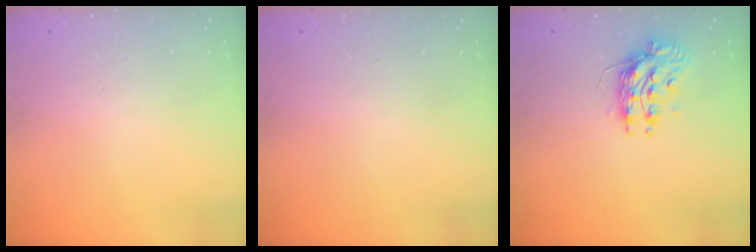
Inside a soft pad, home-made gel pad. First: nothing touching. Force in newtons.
{"total": 0.0}
{"total": 9.2, "press": 9.2, "slide": 0.7}